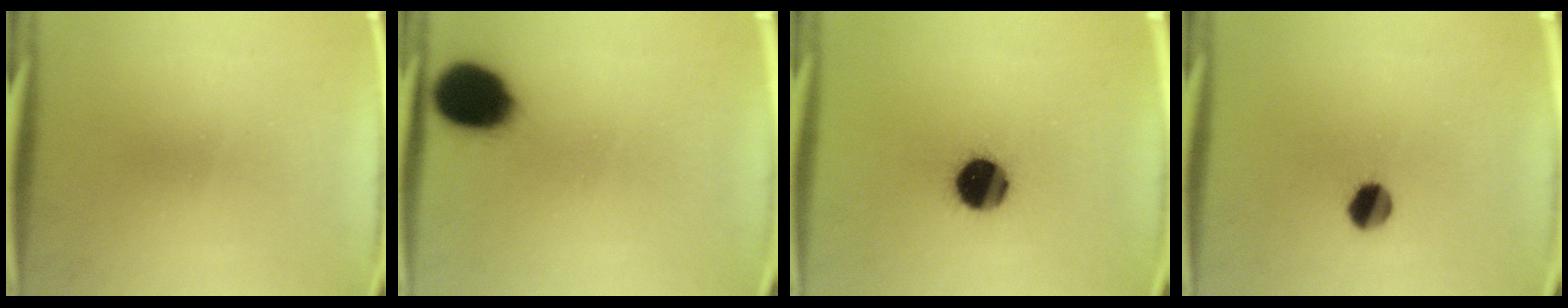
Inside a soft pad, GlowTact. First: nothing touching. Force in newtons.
{"total": 14.1}
{"total": 13.0}
{"total": 5.5}